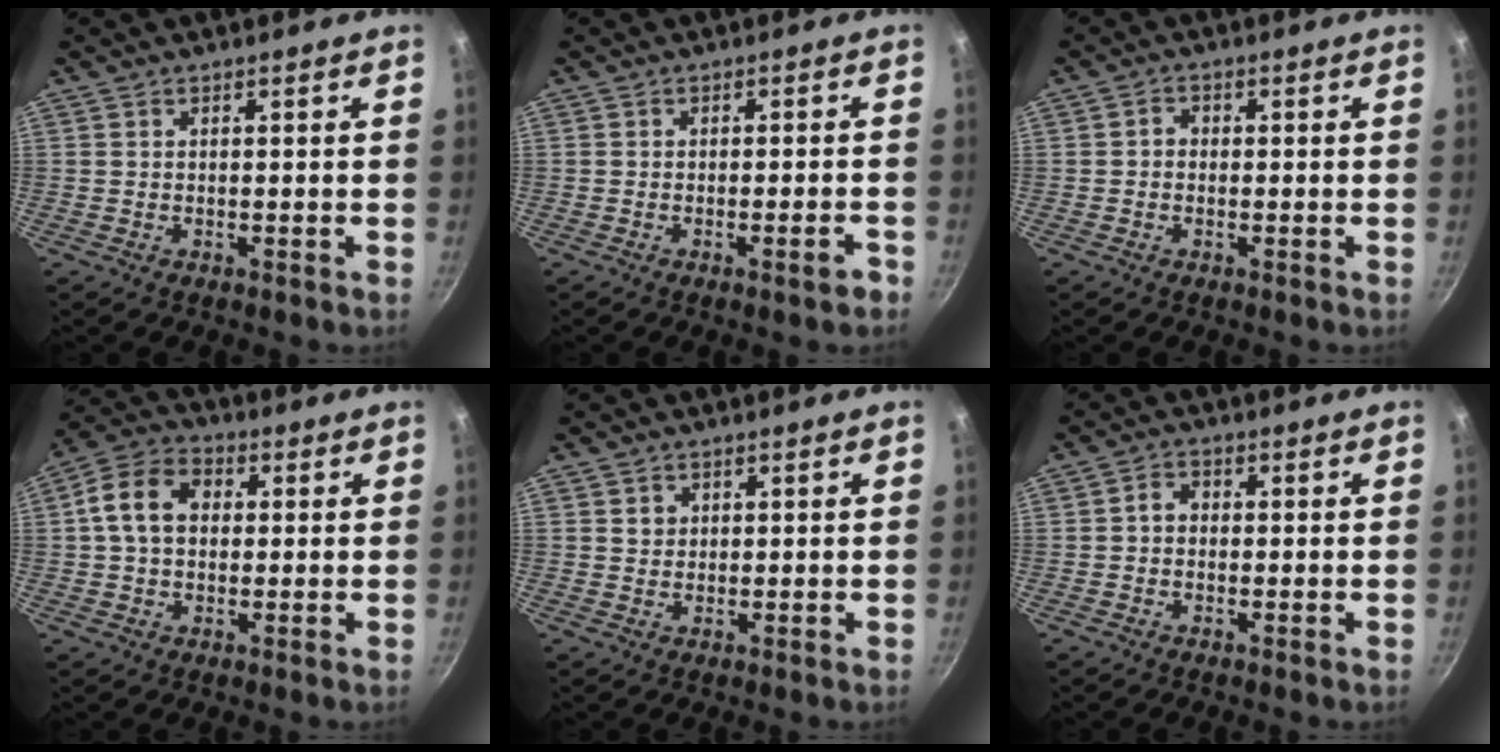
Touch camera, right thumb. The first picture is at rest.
{"total": 3.0, "force": [-1.7, 0.5, 2.5], "torque": [-0.026, 0.015, -0.019]}
{"total": 1.7, "force": [-0.2, 1.5, 0.8], "torque": [-0.012, 0.007, -0.008]}
{"total": 10.2, "force": [1.3, 7.7, 6.6], "torque": [-0.098, 0.021, 0.006]}
{"total": 1.9, "force": [0.6, 1.7, 0.5], "torque": [0.000, 0.004, 0.009]}
{"total": 2.7, "force": [-0.2, 2.2, 1.5], "torque": [-0.017, 0.010, -0.007]}